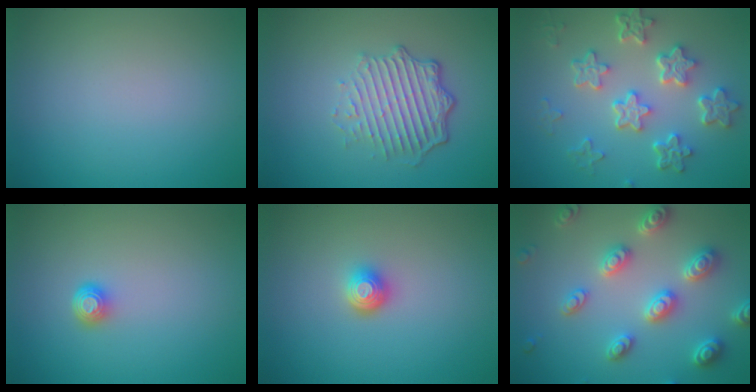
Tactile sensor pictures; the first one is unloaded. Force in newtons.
{"total": 5.0, "press": 3.5, "slide": 3.5}
{"total": 6.0, "press": 4.6, "slide": 3.8}
{"total": 1.5, "press": 1.1, "slide": 1.0}
{"total": 1.8, "press": 1.3, "slide": 1.2}
{"total": 4.5, "press": 4.4, "slide": 1.2}